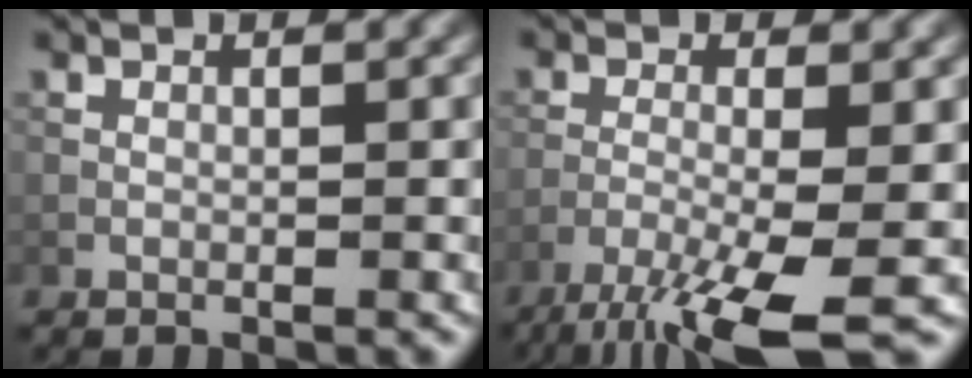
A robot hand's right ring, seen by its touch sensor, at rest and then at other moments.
{"total": 8.0, "force": [-4.8, 1.3, 6.2], "torque": [-0.109, -0.009, -0.097]}